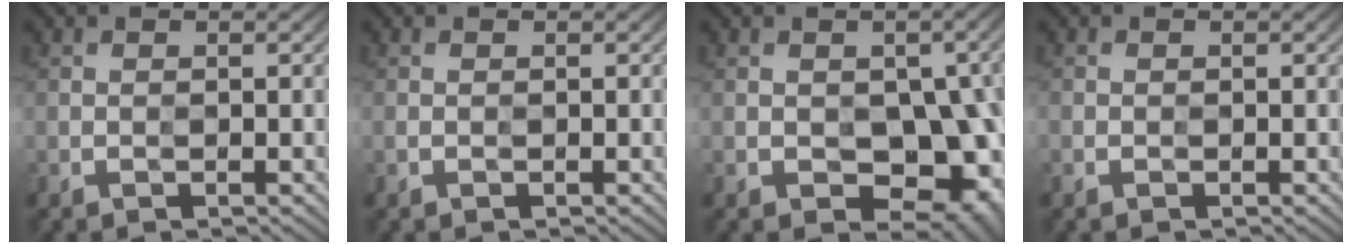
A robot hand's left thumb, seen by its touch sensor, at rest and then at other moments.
{"total": 0.5, "force": [-0.2, 0.3, 0.4], "torque": [-0.011, 0.000, -0.004]}
{"total": 11.9, "force": [-3.5, 7.9, 8.3], "torque": [-0.101, -0.011, -0.035]}
{"total": 1.1, "force": [-0.4, 0.9, 0.6], "torque": [-0.013, 0.001, -0.011]}